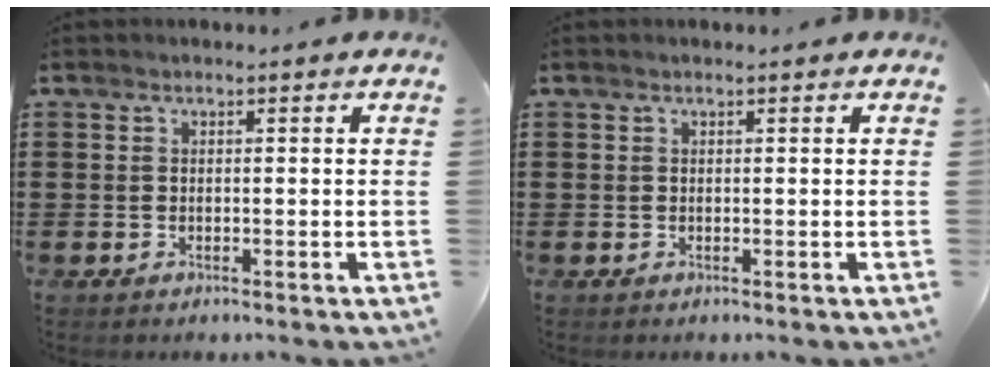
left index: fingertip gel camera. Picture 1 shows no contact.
{"total": 0.0}